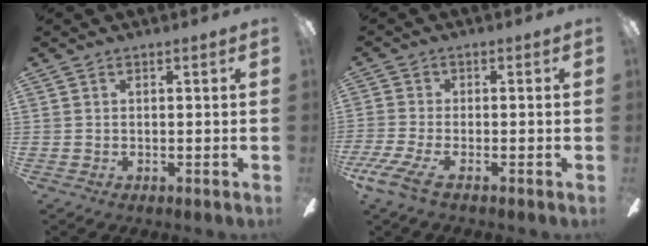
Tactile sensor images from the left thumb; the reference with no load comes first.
{"total": 6.7, "force": [-3.0, 1.6, 5.7], "torque": [-0.122, -0.003, -0.055]}